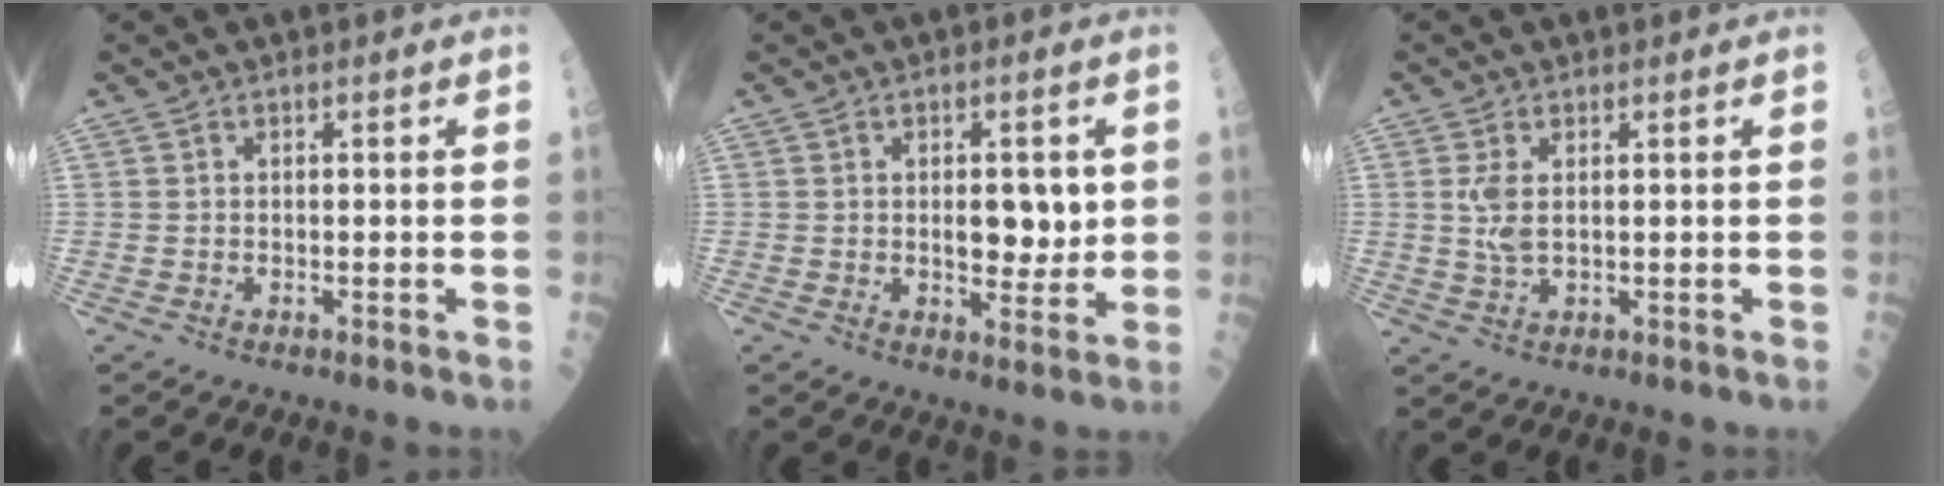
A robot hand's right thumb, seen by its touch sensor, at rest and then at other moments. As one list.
[{"total": 6.9, "force": [0.8, 3.5, 5.9], "torque": [-0.060, -0.009, 0.016]}, {"total": 3.6, "force": [0.7, 1.6, 3.1], "torque": [-0.071, -0.006, 0.021]}]